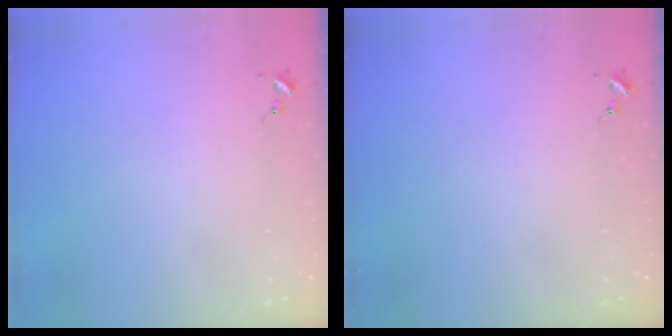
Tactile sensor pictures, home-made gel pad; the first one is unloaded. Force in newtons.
{"total": 0.0}